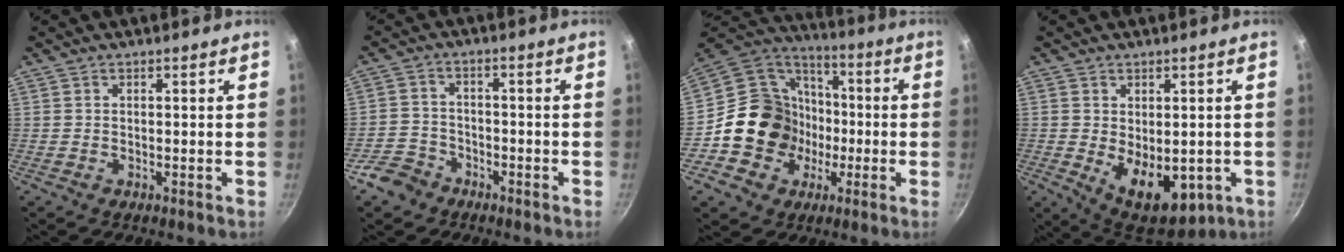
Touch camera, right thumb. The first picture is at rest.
{"total": 5.9, "force": [-3.8, 4.3, 1.6], "torque": [-0.019, 0.040, -0.072]}
{"total": 18.5, "force": [-3.1, 16.5, 7.8], "torque": [-0.104, 0.040, -0.048]}
{"total": 11.3, "force": [-1.9, 6.8, 8.9], "torque": [-0.100, -0.021, -0.008]}